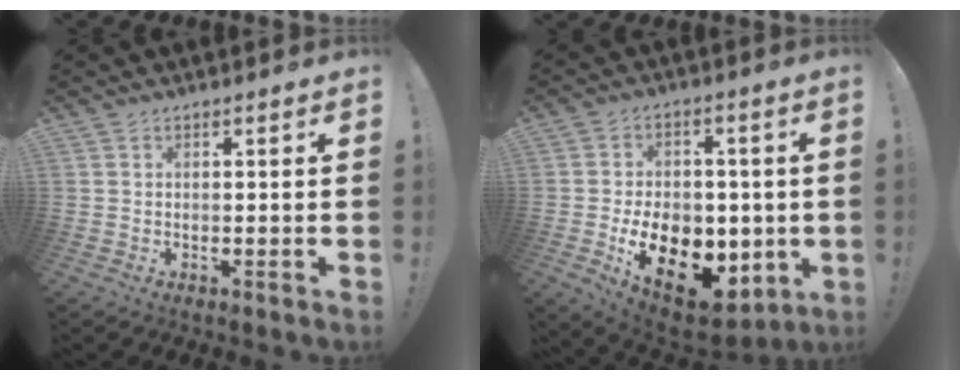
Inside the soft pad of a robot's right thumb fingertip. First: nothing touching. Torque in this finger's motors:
{"motor_torque": [1.98, 3.02, 1.52, -1.25, 0.40]}